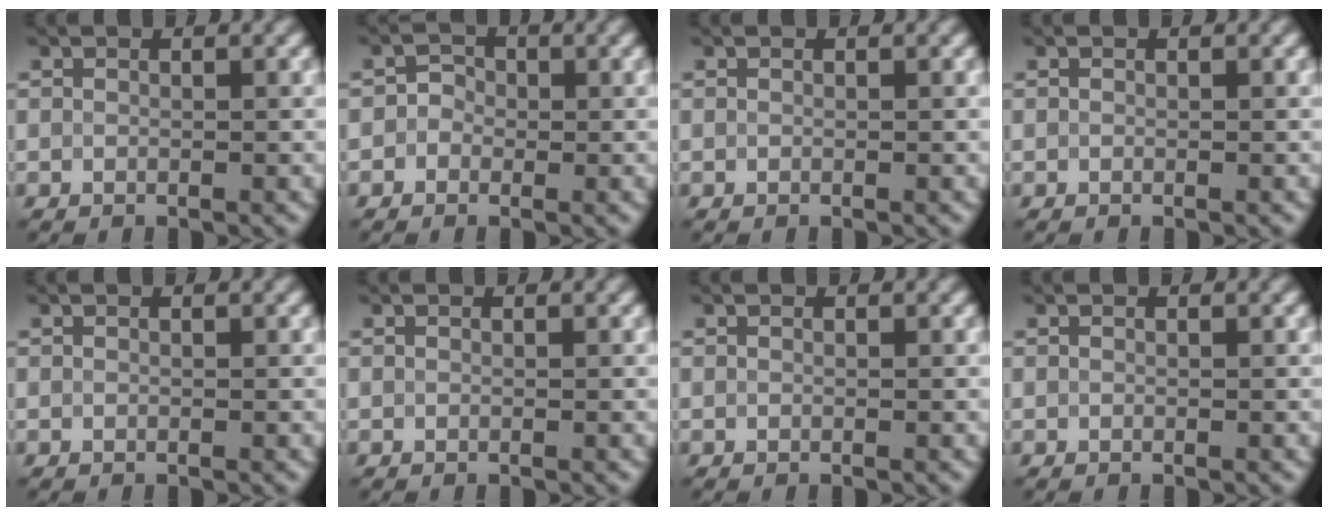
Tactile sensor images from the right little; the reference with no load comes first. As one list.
[{"total": 1.4, "force": [-0.3, 1.3, 0.4], "torque": [0.006, 0.000, -0.014]}, {"total": 0.0}, {"total": 0.0}, {"total": 0.0}, {"total": 0.0}, {"total": 0.0}, {"total": 0.0}]